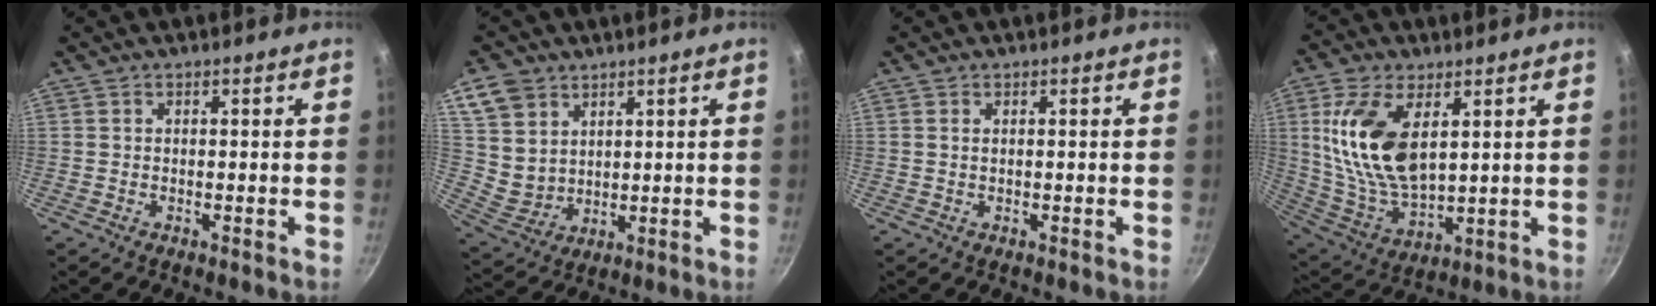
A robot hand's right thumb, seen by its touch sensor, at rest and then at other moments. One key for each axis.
{"total": 9.6, "fx": 5.0, "fy": 7.3, "fz": 3.7, "tx": -0.049, "ty": -0.018, "tz": 0.113}
{"total": 0.7, "fx": 0.2, "fy": 0.3, "fz": 0.6, "tx": -0.011, "ty": 0.001, "tz": 0.004}
{"total": 17.3, "fx": 4.9, "fy": 9.1, "fz": 13.9, "tx": -0.266, "ty": -0.028, "tz": 0.107}